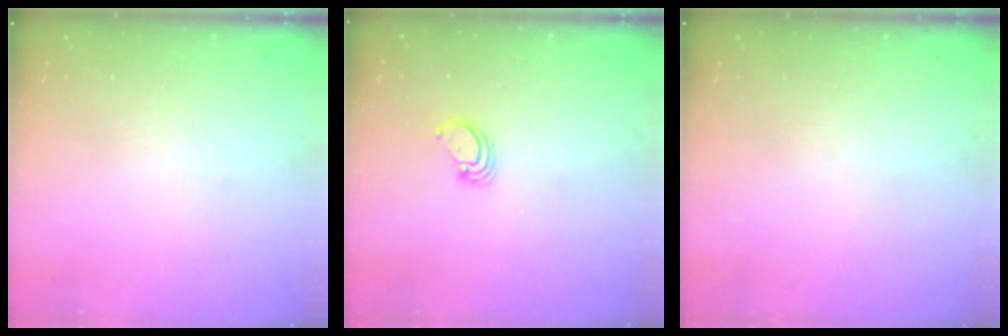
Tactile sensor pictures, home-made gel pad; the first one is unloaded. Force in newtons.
{"total": 2.9, "press": 2.9, "slide": 0.3}
{"total": 0.0}